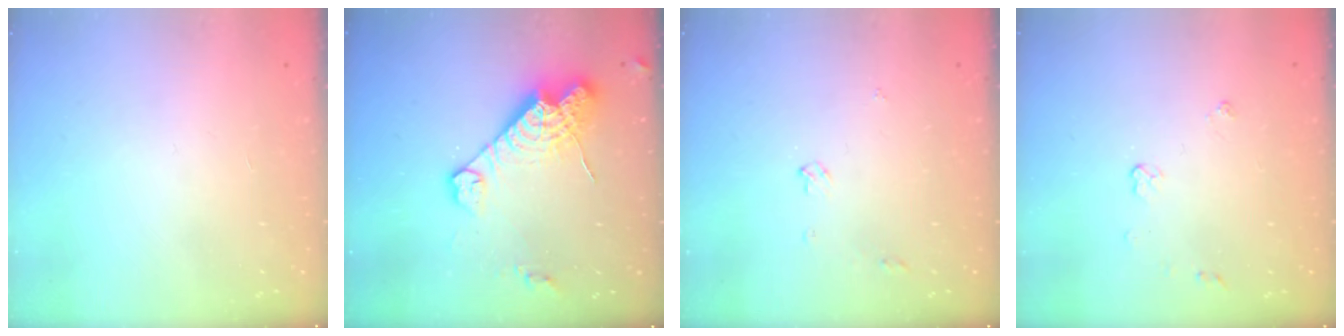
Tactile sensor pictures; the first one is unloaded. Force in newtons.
{"total": 16.3, "press": 16.2, "slide": 1.5}
{"total": 3.5, "press": 3.4, "slide": 0.6}
{"total": 4.2, "press": 4.2, "slide": 0.7}